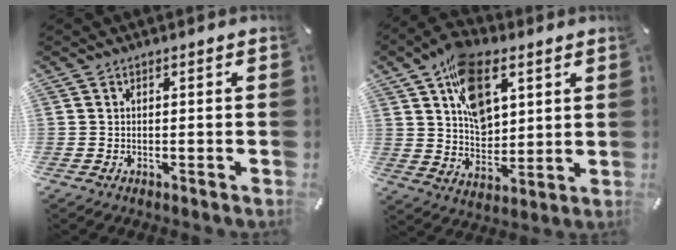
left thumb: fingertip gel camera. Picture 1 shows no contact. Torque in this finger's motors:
{"motor_torque": [2.59, 2.41, 1.46, -1.31, 0.46]}